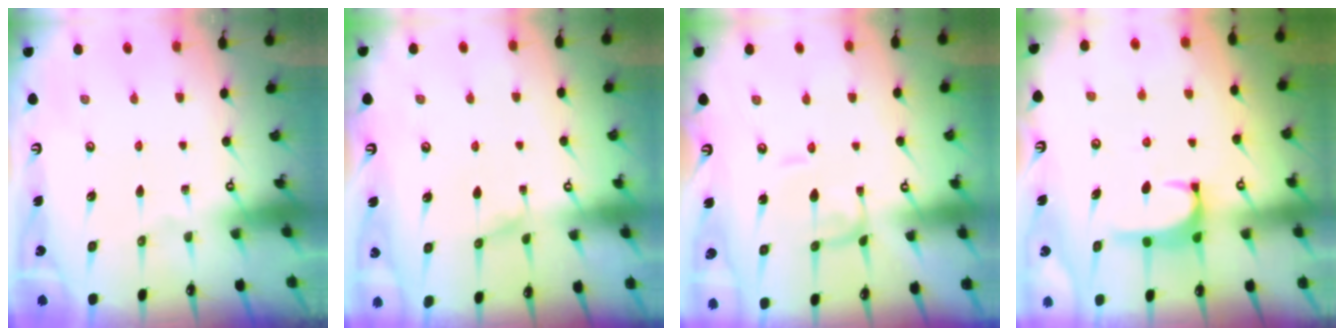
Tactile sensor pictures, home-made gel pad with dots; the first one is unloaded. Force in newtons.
{"total": 1.0, "press": 0.8, "slide": 0.7}
{"total": 2.1, "press": 2.1, "slide": 0.1}
{"total": 1.3, "press": 1.1, "slide": 0.6}